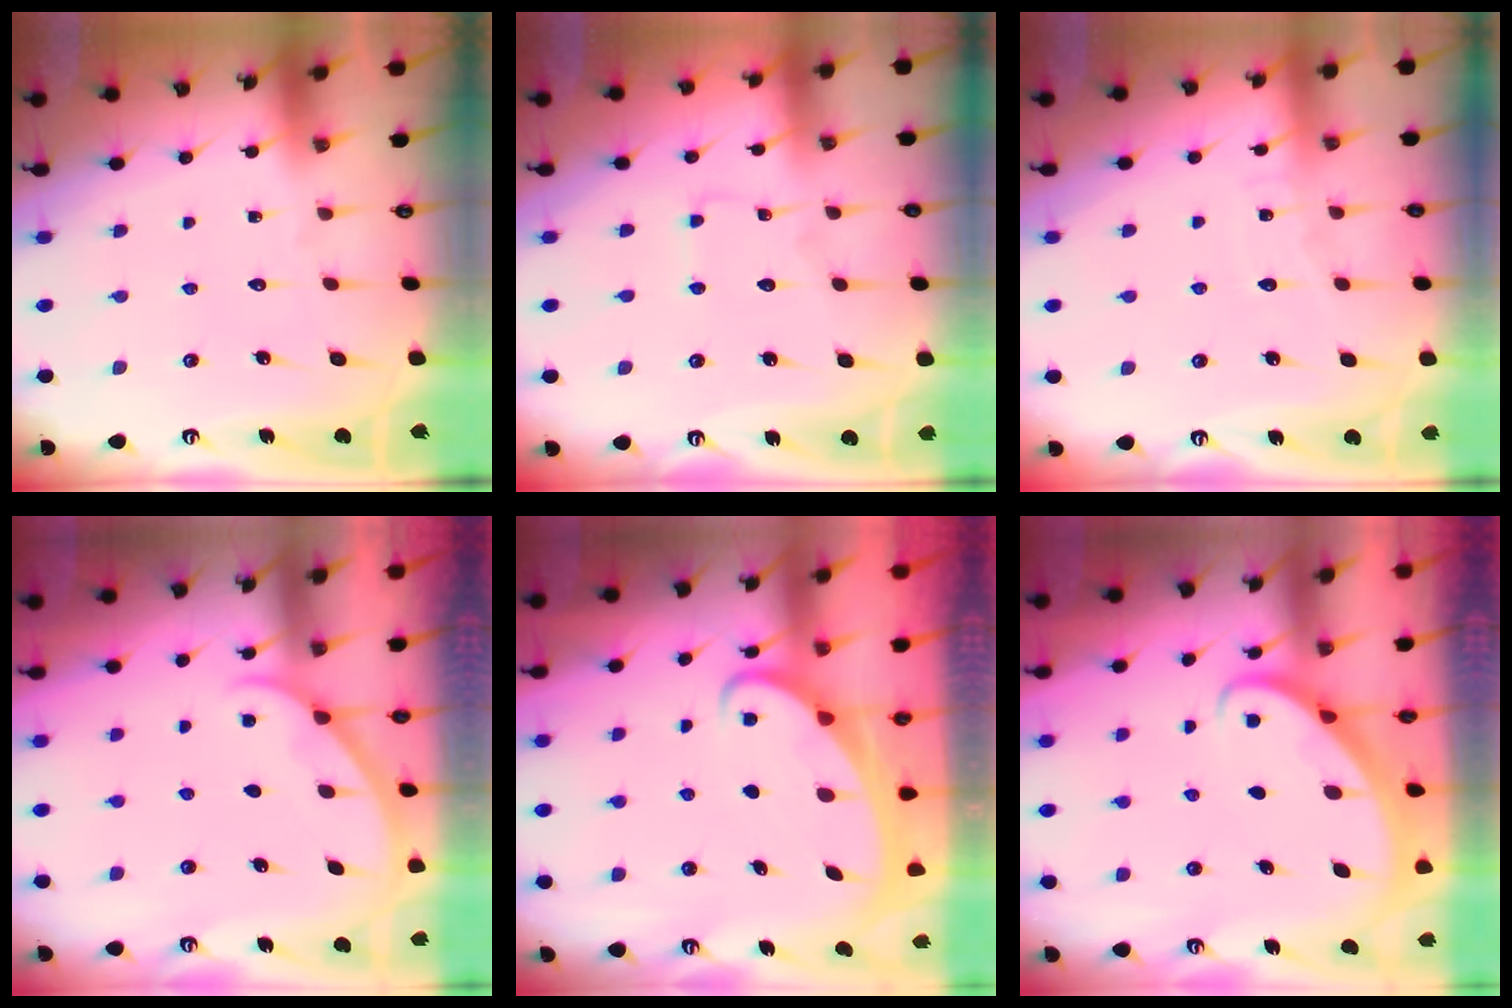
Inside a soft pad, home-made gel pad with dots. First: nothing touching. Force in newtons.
{"total": 2.4, "press": 2.4, "slide": 0.2}
{"total": 4.2, "press": 4.2, "slide": 0.4}
{"total": 2.6, "press": 2.6, "slide": 0.3}
{"total": 2.2, "press": 2.2, "slide": 0.3}
{"total": 2.7, "press": 2.7, "slide": 0.2}